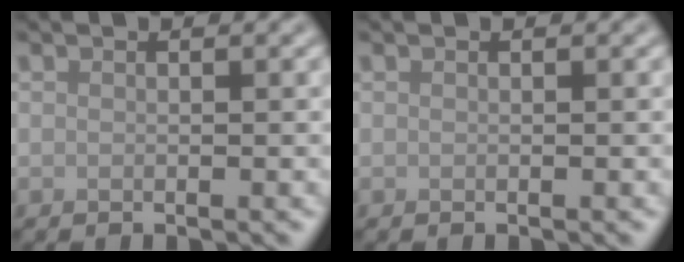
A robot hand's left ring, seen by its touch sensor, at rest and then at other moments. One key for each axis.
{"total": 0.0}